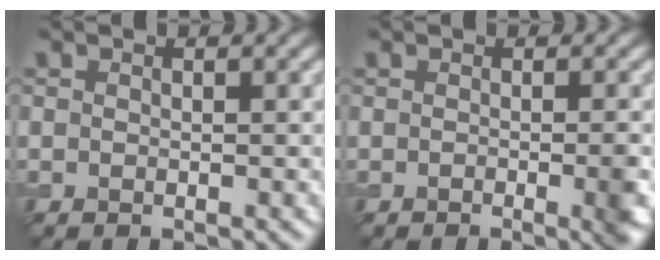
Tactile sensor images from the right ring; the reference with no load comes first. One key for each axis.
{"total": 2.9, "fx": -0.8, "fy": 0.8, "fz": 2.7, "tx": -0.030, "ty": -0.004, "tz": -0.012}